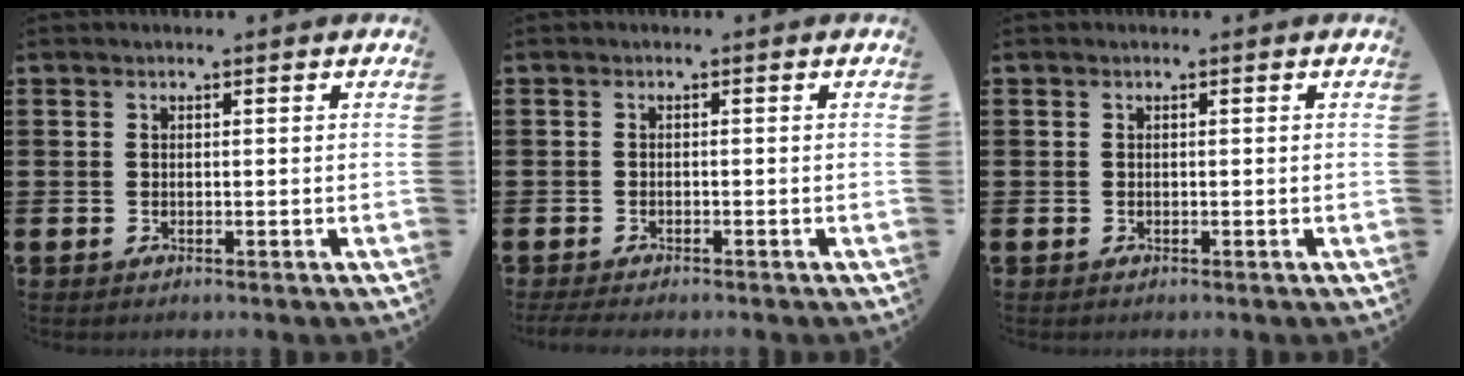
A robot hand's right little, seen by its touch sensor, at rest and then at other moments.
{"total": 0.9, "force": [-0.8, 0.2, 0.4], "torque": [-0.008, 0.000, -0.017]}
{"total": 0.0}